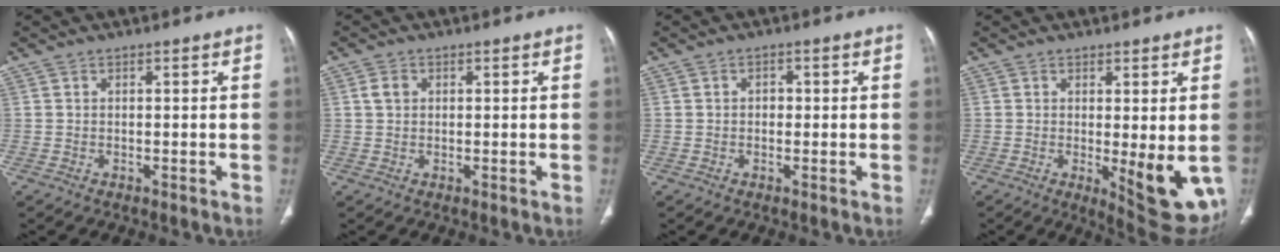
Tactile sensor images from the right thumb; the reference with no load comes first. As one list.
[{"total": 2.1, "force": [0.6, 1.7, 1.2], "torque": [-0.020, 0.004, 0.011]}, {"total": 1.6, "force": [0.1, 1.3, 1.0], "torque": [-0.007, 0.004, -0.001]}, {"total": 10.7, "force": [-1.4, 3.4, 10.0], "torque": [-0.118, -0.027, -0.008]}]